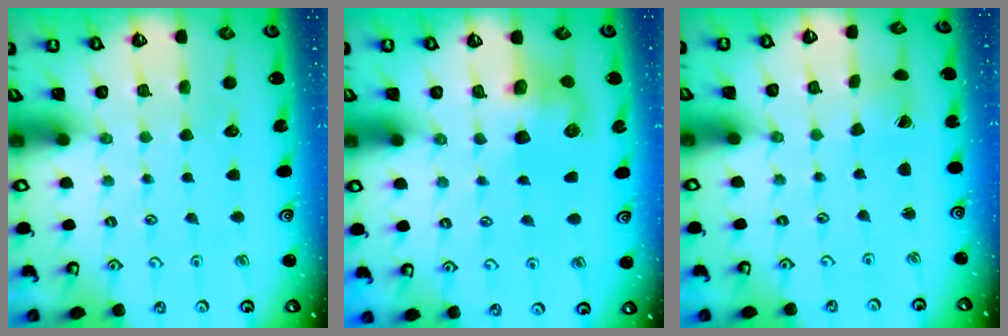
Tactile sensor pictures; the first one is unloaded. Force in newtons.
{"total": 7.2, "press": 7.2, "slide": 0.7}
{"total": 0.8, "press": 0.8, "slide": 0.0}